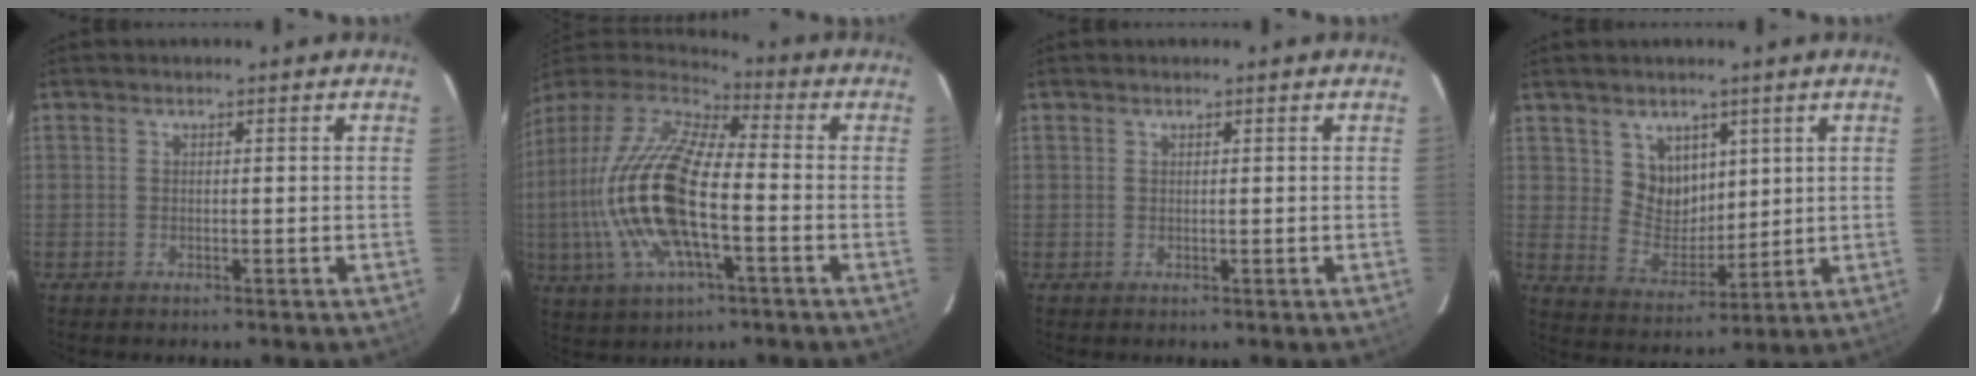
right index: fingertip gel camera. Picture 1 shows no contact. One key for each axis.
{"total": 21.5, "fx": -3.4, "fy": 7.6, "fz": 19.8, "tx": -0.396, "ty": -0.013, "tz": -0.071}
{"total": 0.5, "fx": 0.2, "fy": 0.5, "fz": 0.0, "tx": 0.002, "ty": 0.003, "tz": 0.004}
{"total": 7.7, "fx": 3.8, "fy": 6.2, "fz": 2.5, "tx": -0.043, "ty": 0.003, "tz": 0.085}